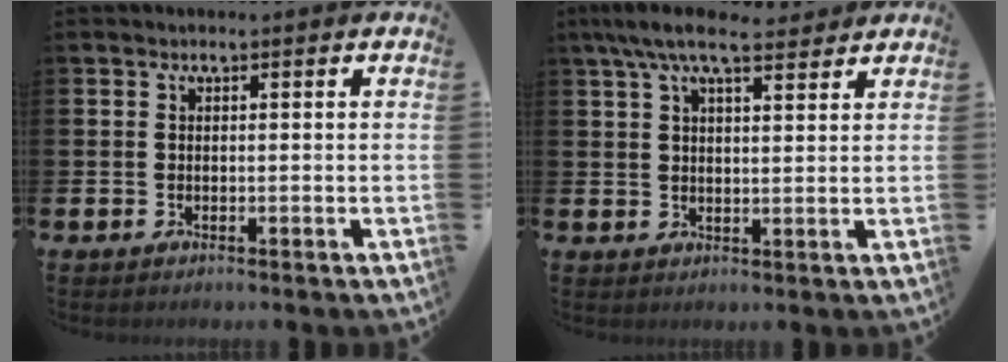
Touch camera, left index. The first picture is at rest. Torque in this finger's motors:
{"motor_torque": [1.12, -1.02, 0.22, 0.21]}